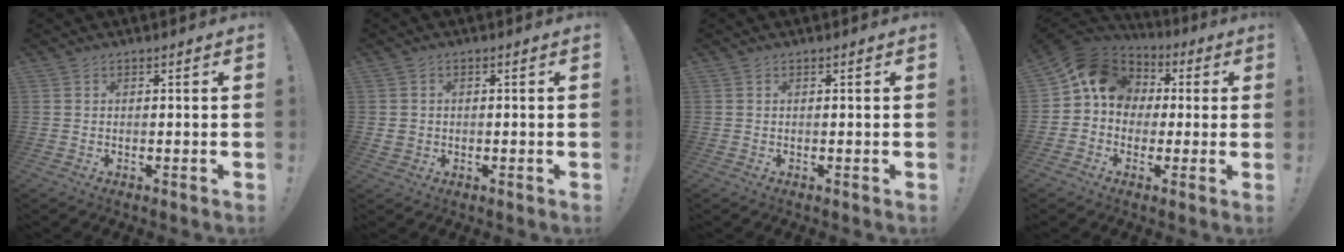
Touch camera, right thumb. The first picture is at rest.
{"total": 2.2, "force": [0.3, 2.0, 0.9], "torque": [-0.010, 0.001, 0.006]}
{"total": 0.0}
{"total": 12.8, "force": [2.4, 10.8, 6.5], "torque": [-0.090, 0.006, 0.053]}